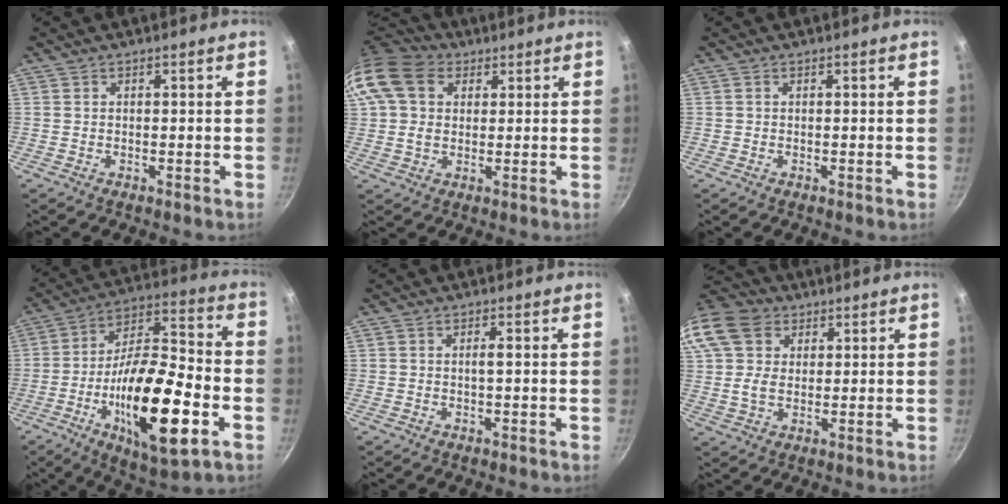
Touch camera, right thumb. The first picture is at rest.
{"total": 14.7, "force": [4.8, 11.1, 8.4], "torque": [-0.171, 0.016, 0.076]}
{"total": 0.0}
{"total": 24.6, "force": [-7.7, 8.7, 21.6], "torque": [-0.352, 0.034, -0.128]}
{"total": 1.1, "force": [0.0, 0.0, 1.1], "torque": [-0.024, 0.001, 0.001]}
{"total": 18.2, "force": [6.9, 13.8, 9.7], "torque": [-0.220, 0.027, 0.121]}